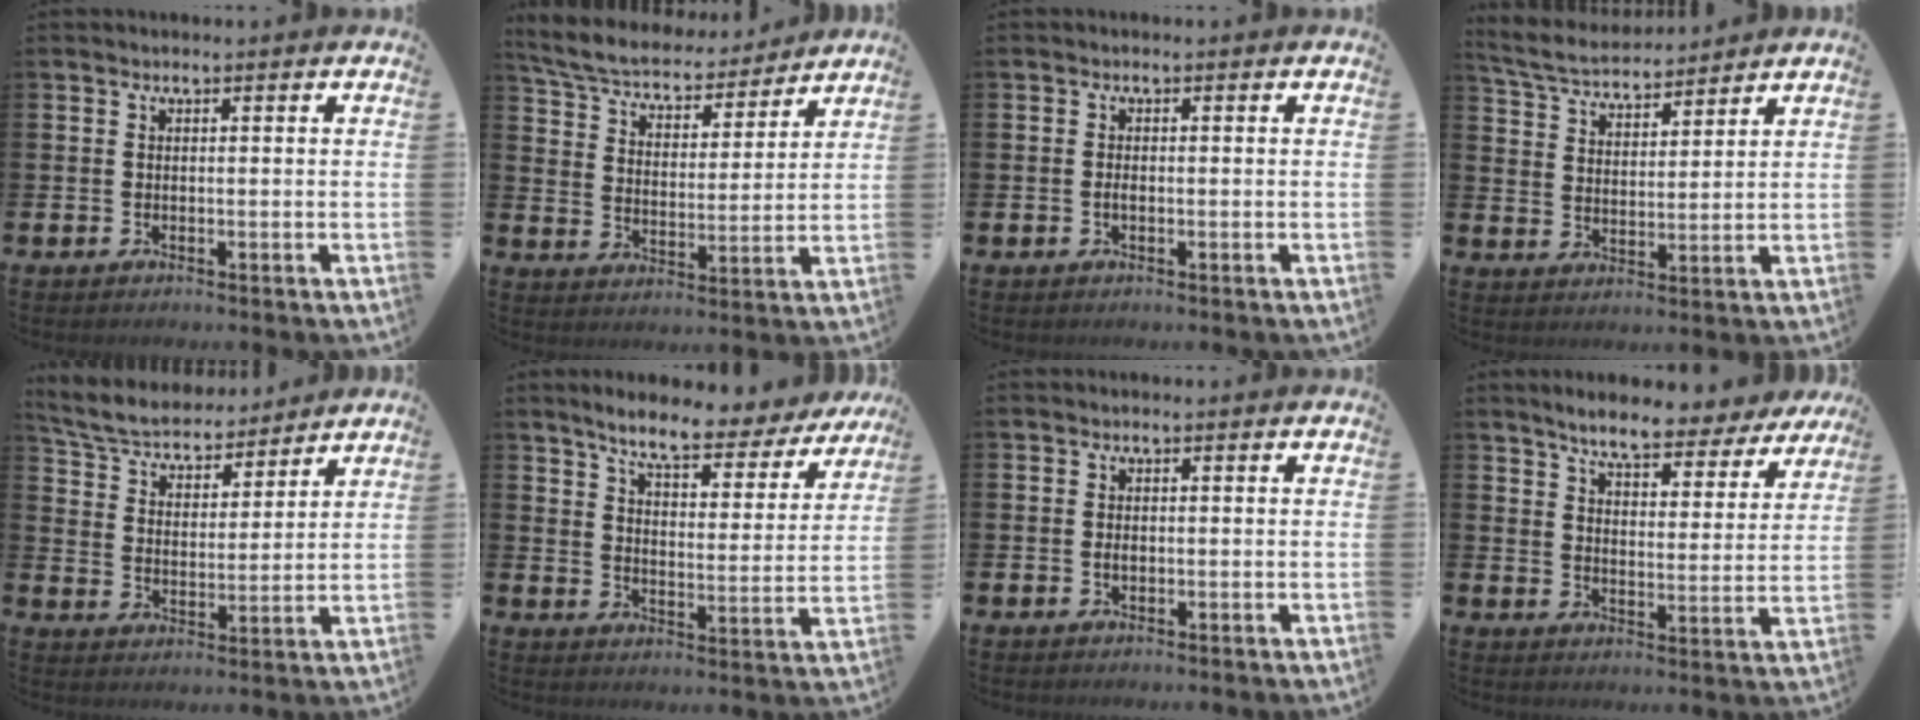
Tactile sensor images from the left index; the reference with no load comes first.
{"total": 6.5, "force": [6.2, 1.5, 1.3], "torque": [-0.061, -0.045, 0.106]}
{"total": 0.8, "force": [-0.2, 0.4, 0.7], "torque": [-0.014, 0.001, -0.005]}
{"total": 5.3, "force": [5.2, 0.9, 0.7], "torque": [-0.039, -0.028, 0.092]}
{"total": 5.9, "force": [5.6, 1.5, 1.1], "torque": [-0.054, -0.043, 0.095]}
{"total": 7.3, "force": [6.7, 1.2, 2.8], "torque": [-0.078, -0.037, 0.112]}
{"total": 1.0, "force": [-0.1, 0.7, 0.8], "torque": [-0.016, 0.006, -0.003]}
{"total": 7.1, "force": [6.6, 1.1, 2.4], "torque": [-0.067, -0.032, 0.114]}